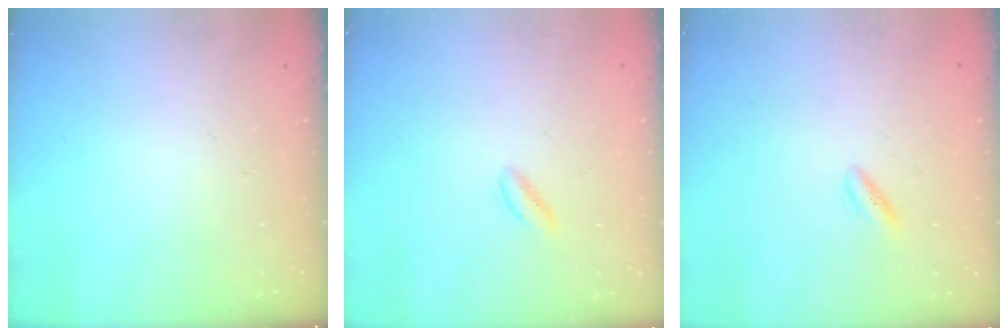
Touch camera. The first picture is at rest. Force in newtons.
{"total": 2.1, "press": 1.9, "slide": 0.9}
{"total": 1.9, "press": 1.6, "slide": 1.0}